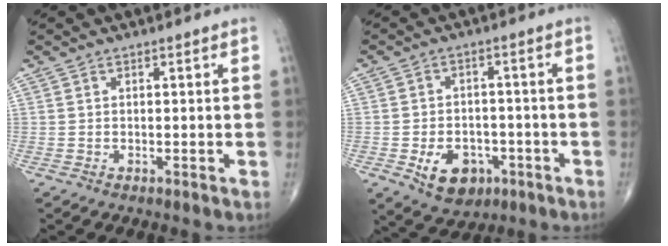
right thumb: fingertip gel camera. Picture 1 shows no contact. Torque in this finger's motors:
{"motor_torque": [-0.11, 0.26, 0.35, 0.21, 0.05]}